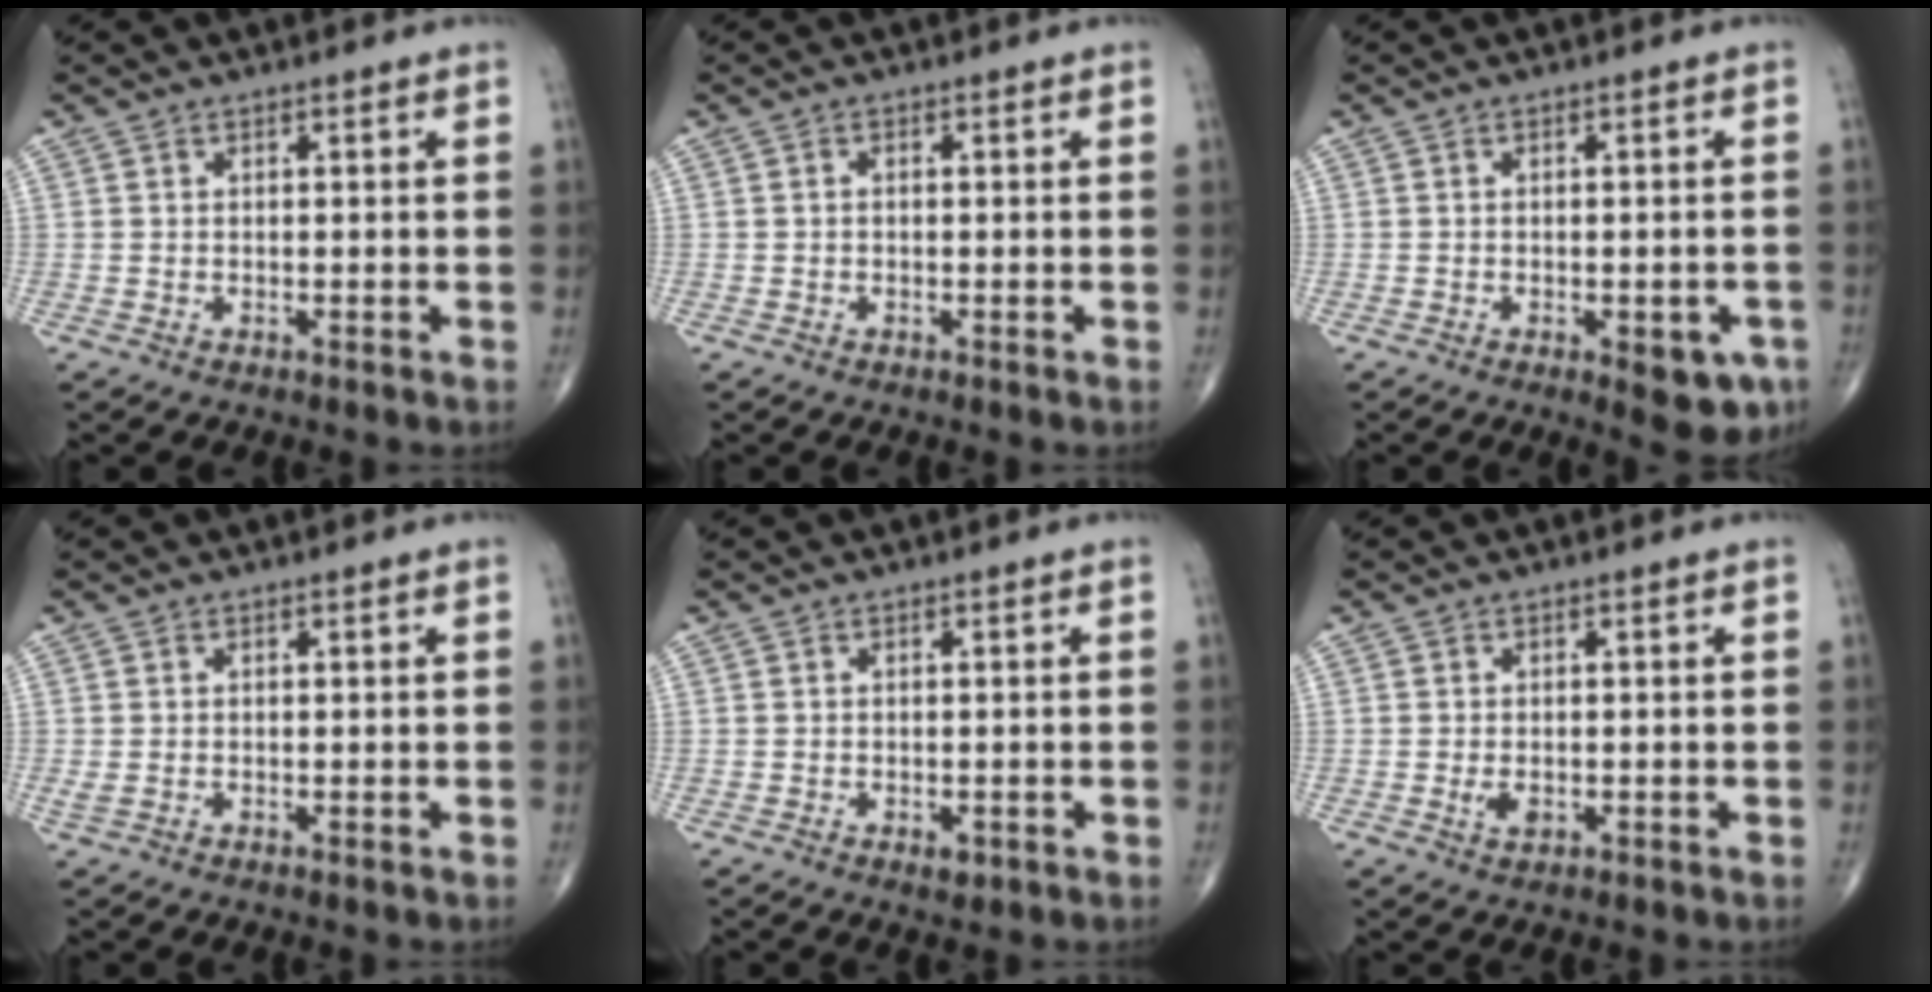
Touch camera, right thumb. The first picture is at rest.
{"total": 0.5, "force": [-0.1, 0.4, 0.4], "torque": [-0.007, 0.002, -0.004]}
{"total": 6.6, "force": [-2.7, 2.7, 5.4], "torque": [-0.050, 0.003, -0.025]}
{"total": 1.0, "force": [-0.1, 0.6, 0.8], "torque": [-0.025, 0.004, 0.002]}
{"total": 1.4, "force": [-0.6, 0.8, 1.0], "torque": [-0.014, -0.001, -0.007]}
{"total": 2.0, "force": [-0.4, 1.2, 1.6], "torque": [-0.029, -0.002, -0.006]}